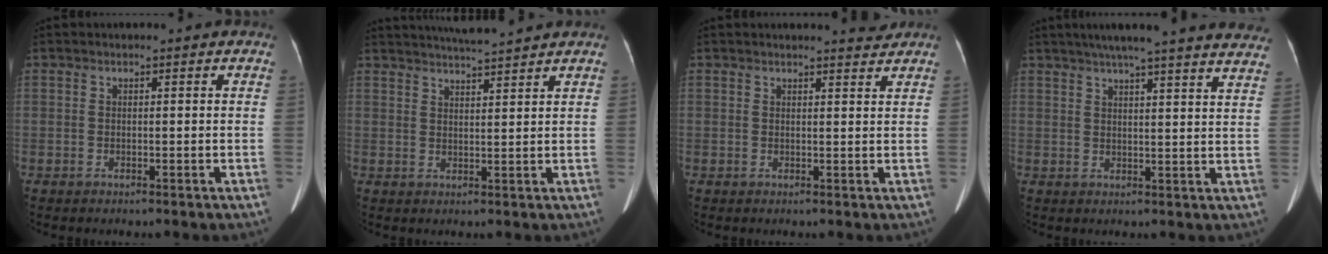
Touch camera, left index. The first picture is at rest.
{"total": 7.0, "force": [6.6, -1.0, 2.3], "torque": [-0.044, 0.012, 0.102]}
{"total": 2.3, "force": [2.3, -0.1, 0.3], "torque": [-0.007, -0.006, 0.025]}
{"total": 25.0, "force": [22.0, 1.1, 11.7], "torque": [-0.179, -0.014, 0.264]}